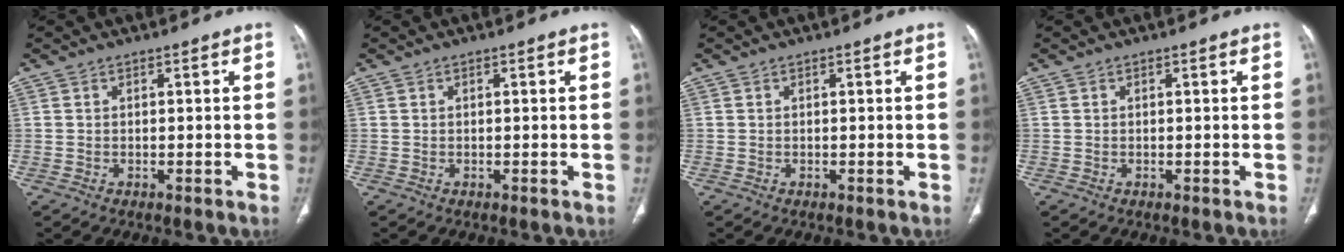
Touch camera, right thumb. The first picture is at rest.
{"total": 0.0}
{"total": 0.0}
{"total": 0.0}